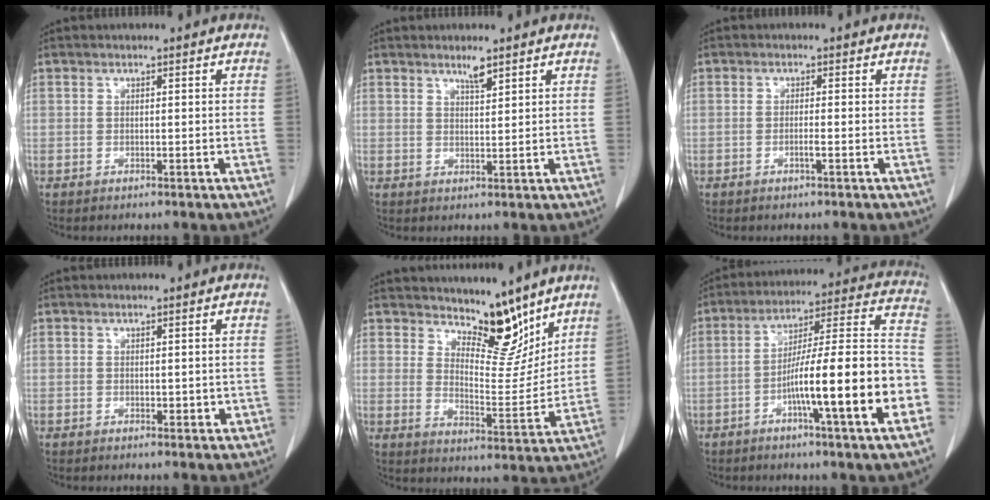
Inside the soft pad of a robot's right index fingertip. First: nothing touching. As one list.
[{"total": 2.3, "force": [1.8, 0.2, 1.4], "torque": [-0.029, -0.002, 0.034]}, {"total": 0.8, "force": [-0.3, -0.1, 0.7], "torque": [-0.011, 0.002, -0.002]}, {"total": 1.7, "force": [-0.1, 1.1, 1.3], "torque": [-0.010, 0.003, 0.006]}, {"total": 9.1, "force": [7.5, 3.0, 4.1], "torque": [-0.055, -0.014, 0.127]}, {"total": 19.8, "force": [-6.4, 0.6, 18.8], "torque": [-0.244, 0.016, -0.095]}]